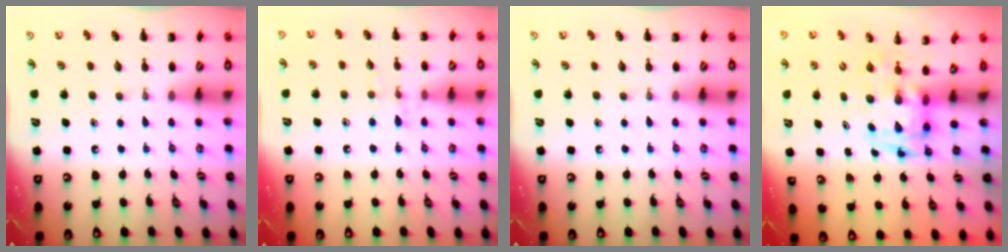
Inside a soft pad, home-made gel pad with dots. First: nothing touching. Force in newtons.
{"total": 7.4, "press": 7.2, "slide": 1.5}
{"total": 0.0}
{"total": 3.5, "press": 3.4, "slide": 0.7}